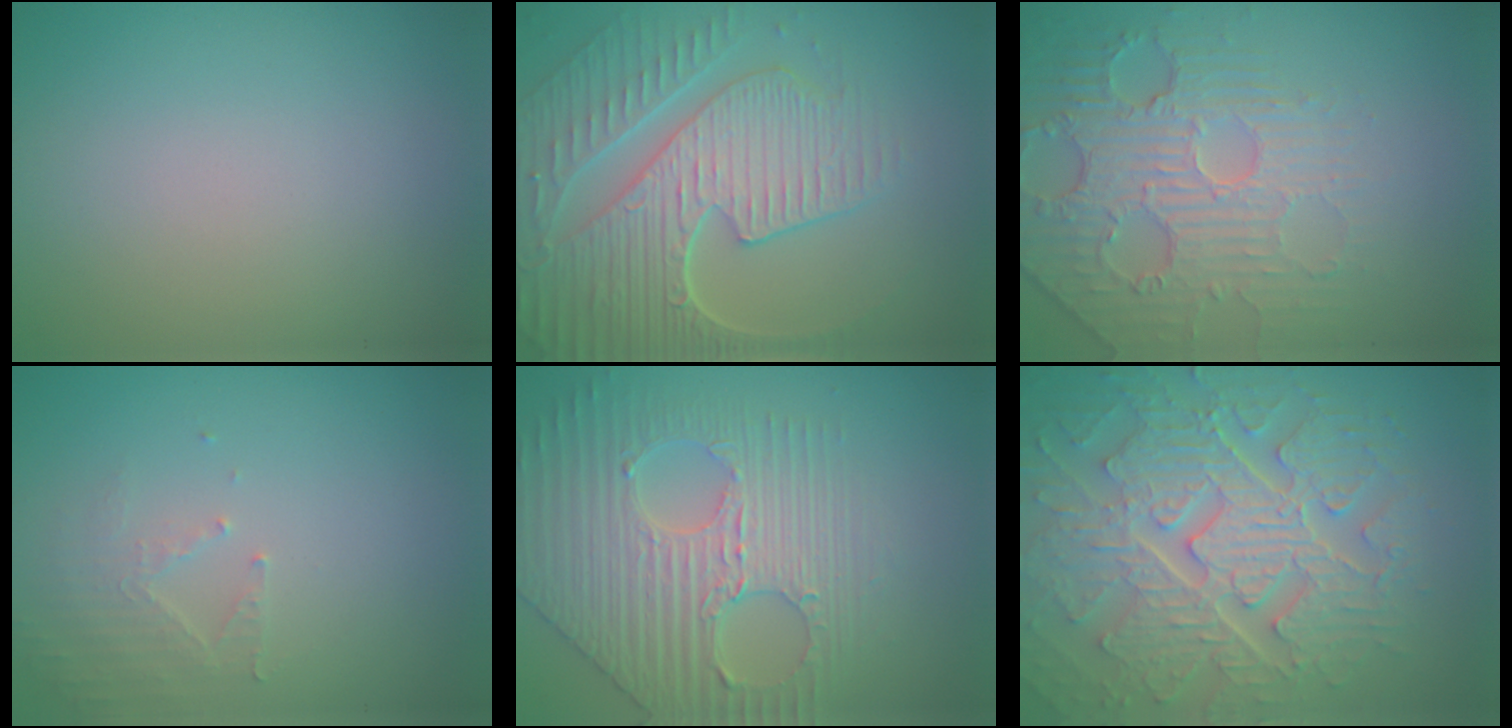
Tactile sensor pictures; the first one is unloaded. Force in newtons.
{"total": 8.9, "press": 6.3, "slide": 6.3}
{"total": 4.4, "press": 4.0, "slide": 1.7}
{"total": 2.0, "press": 1.9, "slide": 0.3}
{"total": 5.3, "press": 5.0, "slide": 1.9}
{"total": 9.2, "press": 6.7, "slide": 6.2}